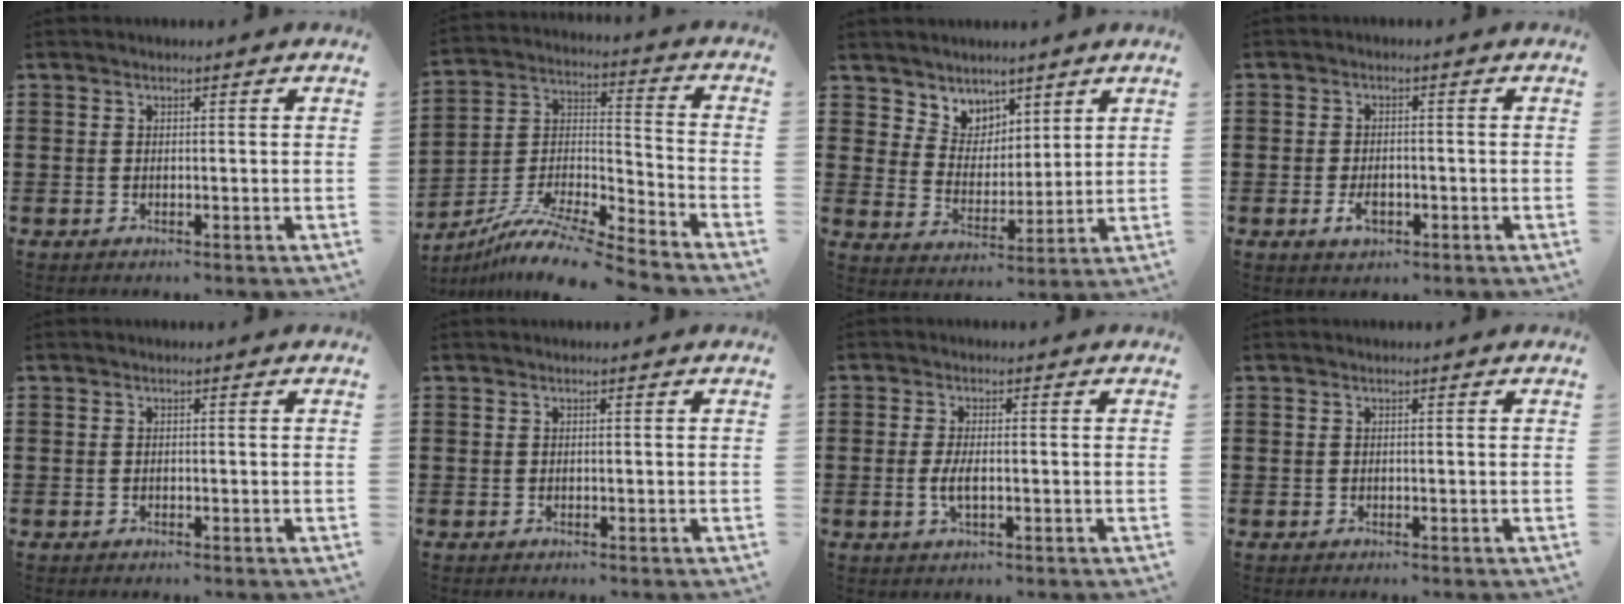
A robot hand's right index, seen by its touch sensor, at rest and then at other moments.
{"total": 10.8, "force": [-9.6, 0.4, 4.9], "torque": [-0.099, 0.005, -0.196]}
{"total": 5.3, "force": [4.0, 3.4, -0.9], "torque": [-0.019, -0.019, 0.074]}
{"total": 2.9, "force": [-1.1, 1.5, 2.2], "torque": [-0.046, -0.001, -0.021]}
{"total": 0.0}
{"total": 0.0}
{"total": 3.1, "force": [-0.5, 0.9, 2.9], "torque": [-0.065, -0.005, -0.015]}
{"total": 0.0}